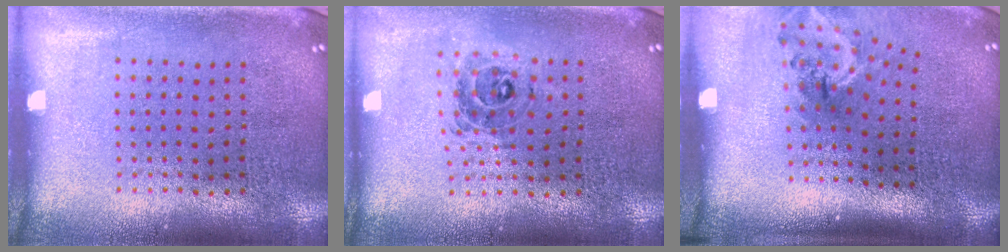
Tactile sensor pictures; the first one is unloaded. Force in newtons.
{"total": 0.7, "press": 0.7, "slide": 0.0}
{"total": 1.9, "press": 1.3, "slide": 1.5}